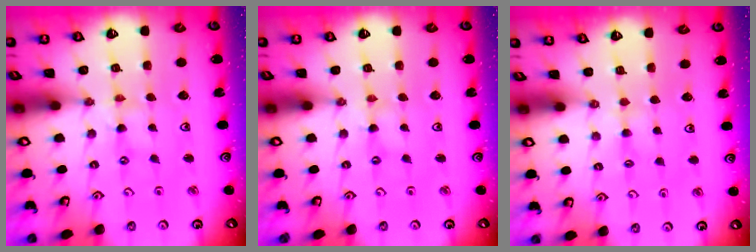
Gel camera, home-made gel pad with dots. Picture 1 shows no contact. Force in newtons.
{"total": 0.0}
{"total": 1.9, "press": 1.8, "slide": 0.3}